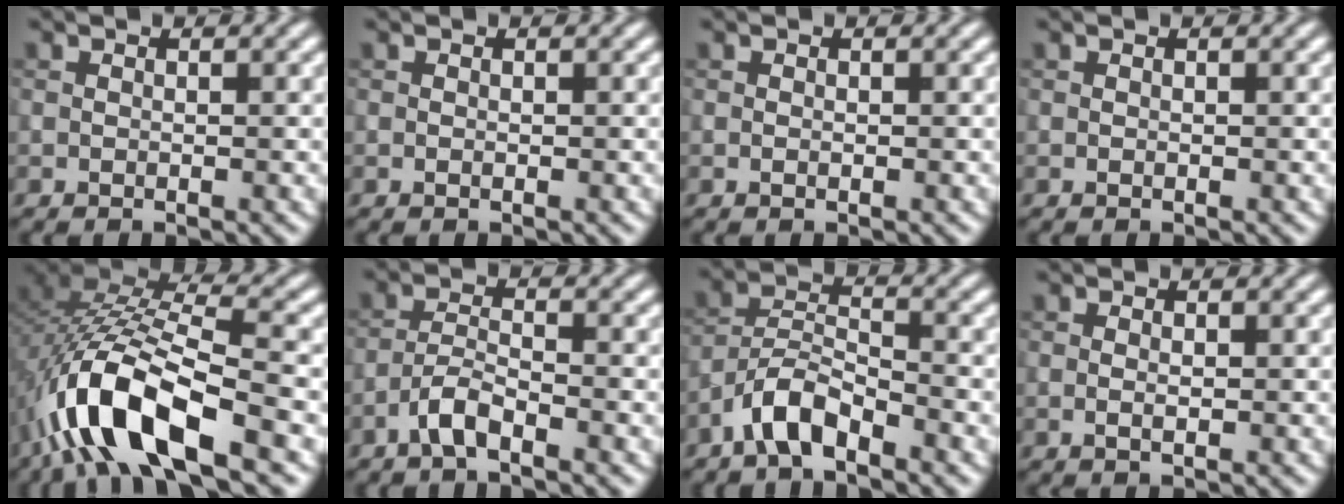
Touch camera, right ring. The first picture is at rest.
{"total": 0.0}
{"total": 0.0}
{"total": 0.0}
{"total": 12.1, "force": [-5.6, 4.6, 9.7], "torque": [-0.199, 0.004, -0.109]}
{"total": 2.7, "force": [-1.8, 0.6, 1.9], "torque": [-0.041, 0.007, -0.044]}
{"total": 4.2, "force": [-3.1, 1.3, 2.5], "torque": [-0.046, 0.011, -0.069]}
{"total": 0.7, "force": [0.0, 0.3, 0.7], "torque": [-0.014, -0.002, 0.001]}